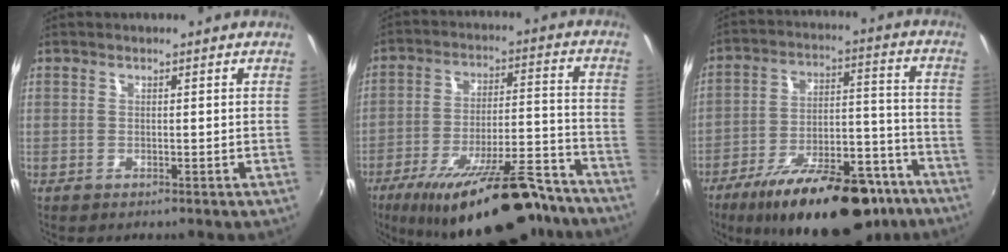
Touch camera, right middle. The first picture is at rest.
{"total": 23.0, "force": [-18.0, 6.1, 12.9], "torque": [-0.210, -0.011, -0.253]}
{"total": 24.9, "force": [-17.8, 9.4, 14.7], "torque": [-0.239, -0.002, -0.247]}